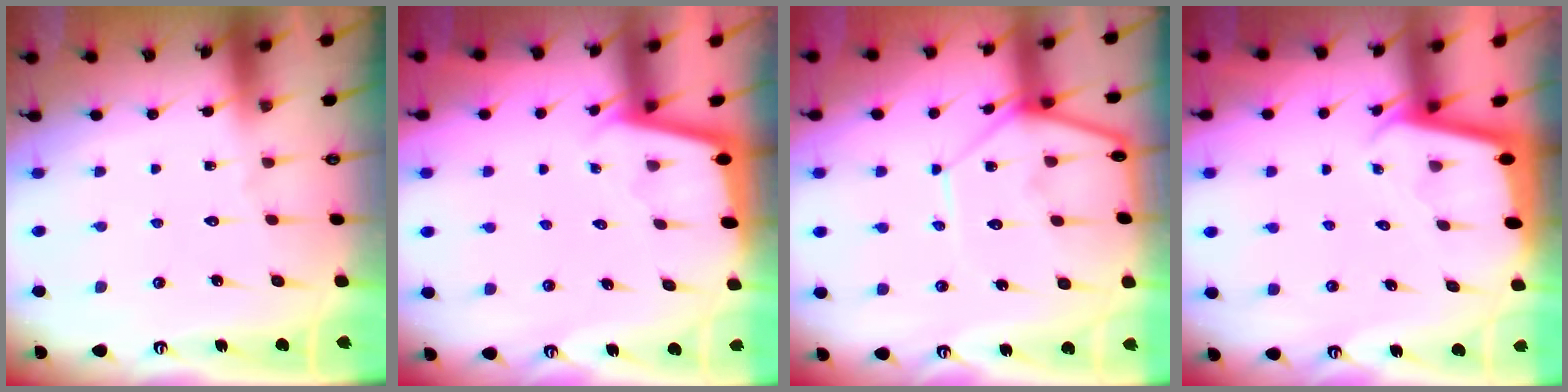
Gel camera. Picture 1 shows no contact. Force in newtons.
{"total": 2.8, "press": 2.8, "slide": 0.2}
{"total": 10.3, "press": 10.3, "slide": 0.7}
{"total": 1.8, "press": 1.8, "slide": 0.0}